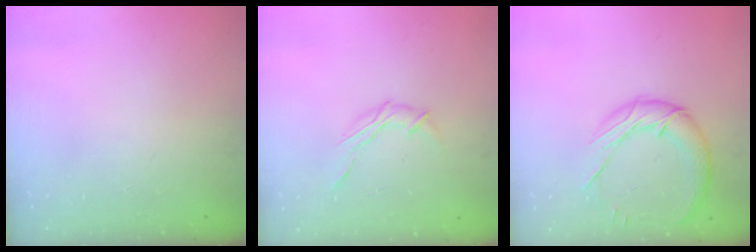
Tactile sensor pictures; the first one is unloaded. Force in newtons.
{"total": 6.3, "press": 6.3, "slide": 0.3}
{"total": 13.7, "press": 13.6, "slide": 1.1}